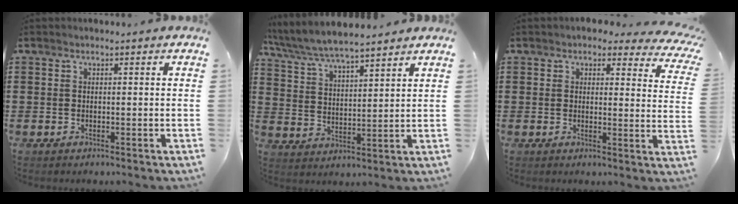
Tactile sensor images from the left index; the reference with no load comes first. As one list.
[{"total": 6.1, "force": [5.7, 0.4, 2.2], "torque": [-0.065, -0.029, 0.099]}, {"total": 3.5, "force": [2.9, 1.2, 1.7], "torque": [-0.030, -0.012, 0.048]}]